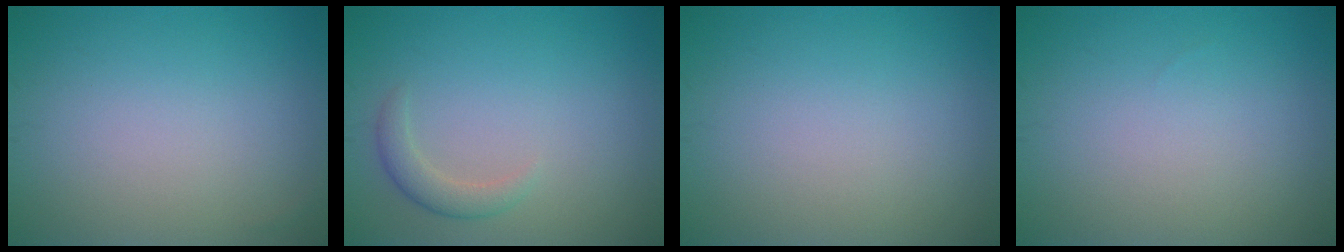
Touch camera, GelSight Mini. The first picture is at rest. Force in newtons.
{"total": 1.8, "press": 1.8, "slide": 0.3}
{"total": 0.0}
{"total": 0.0}